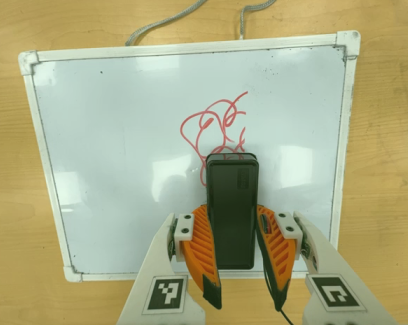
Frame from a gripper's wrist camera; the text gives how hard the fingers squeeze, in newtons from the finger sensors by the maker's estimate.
{"total": 8.8, "left": 6.7, "right": 10.9}